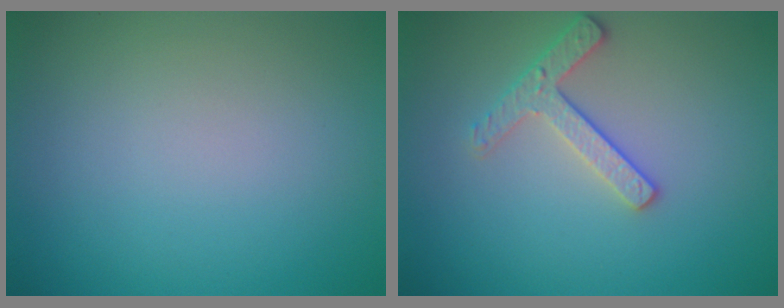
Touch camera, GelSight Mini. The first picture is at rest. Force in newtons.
{"total": 2.4, "press": 2.3, "slide": 0.5}